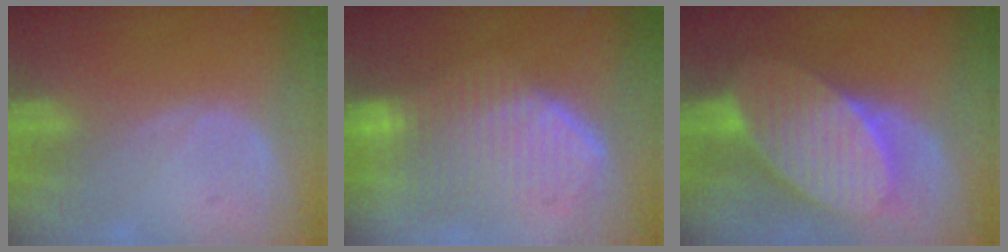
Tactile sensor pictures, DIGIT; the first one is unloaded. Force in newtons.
{"total": 10.5, "press": 9.1, "slide": 5.2}
{"total": 11.0, "press": 11.0, "slide": 0.7}